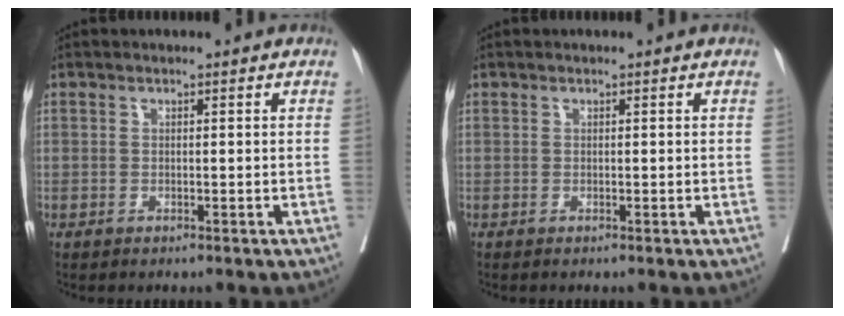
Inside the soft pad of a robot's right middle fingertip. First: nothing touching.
{"total": 0.0}